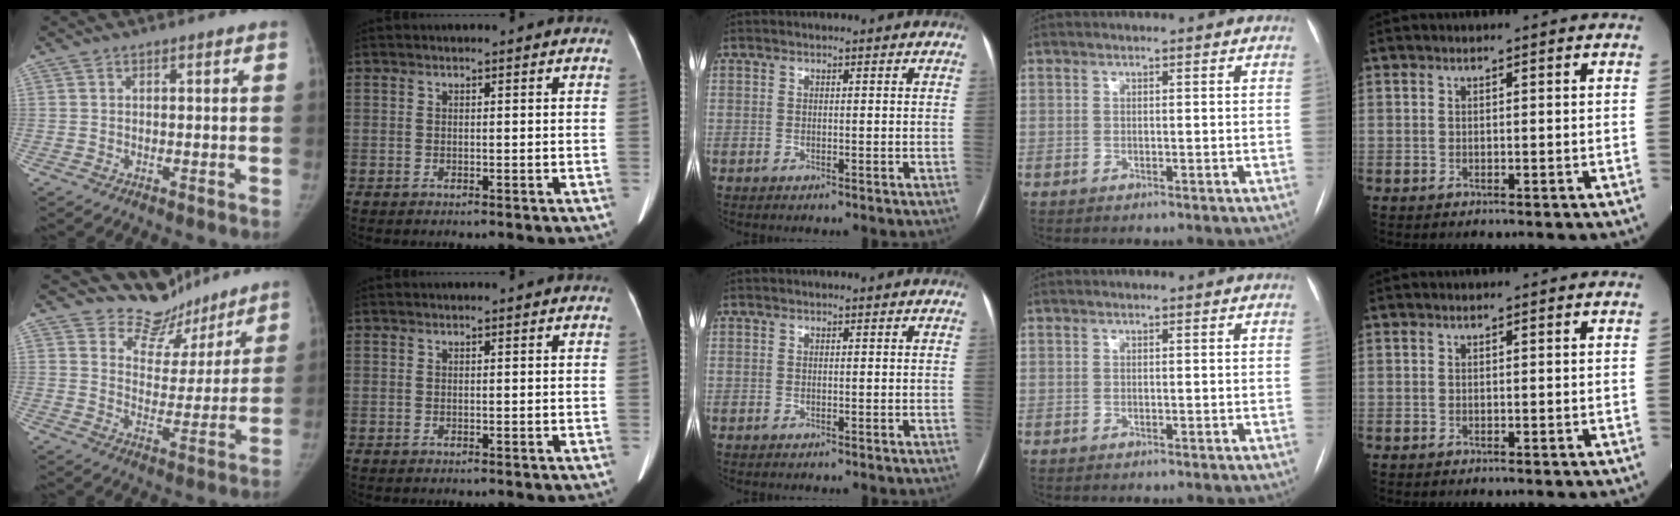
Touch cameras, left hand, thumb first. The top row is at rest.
{"thumb": {"total": 10.5, "force": [9.5, 4.5, 0.1], "torque": [0.036, -0.083, 0.147]}}